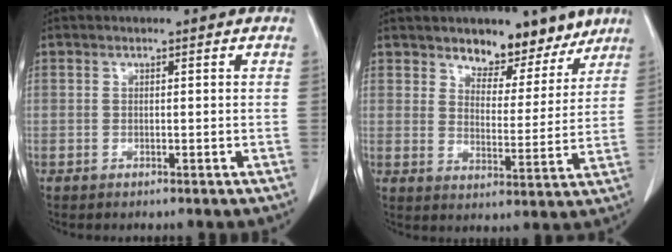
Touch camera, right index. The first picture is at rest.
{"total": 8.1, "force": [6.4, 3.8, 3.1], "torque": [-0.023, -0.008, 0.099]}